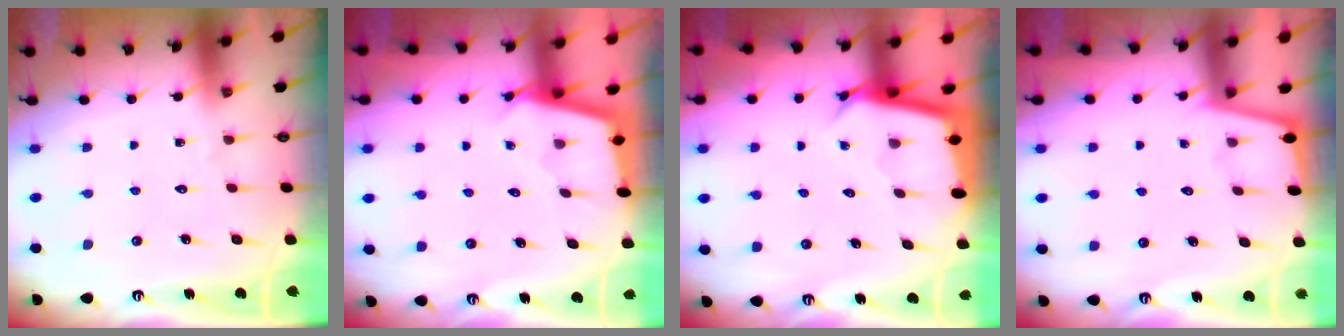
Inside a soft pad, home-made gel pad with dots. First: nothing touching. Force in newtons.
{"total": 2.3, "press": 2.3, "slide": 0.1}
{"total": 2.9, "press": 2.9, "slide": 0.1}
{"total": 0.9, "press": 0.9, "slide": 0.2}